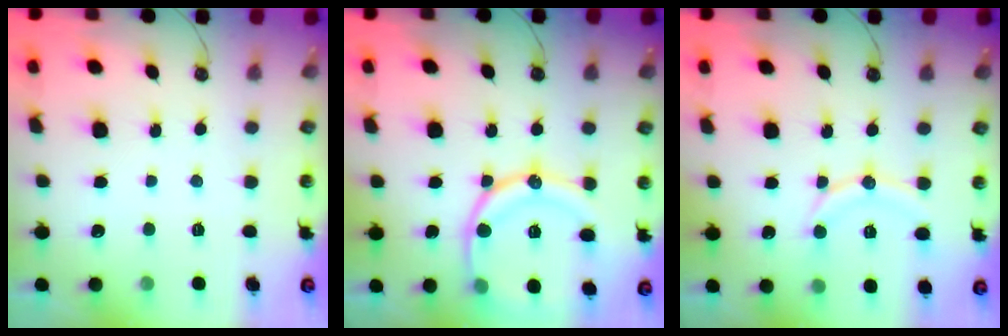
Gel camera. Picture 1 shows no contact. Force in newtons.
{"total": 16.8, "press": 16.8, "slide": 1.1}
{"total": 10.8, "press": 10.8, "slide": 1.1}